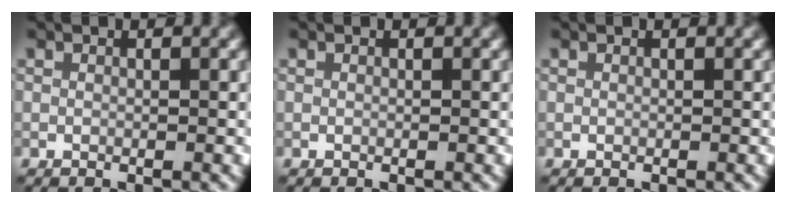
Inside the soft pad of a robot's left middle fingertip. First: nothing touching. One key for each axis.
{"total": 0.0}
{"total": 0.0}